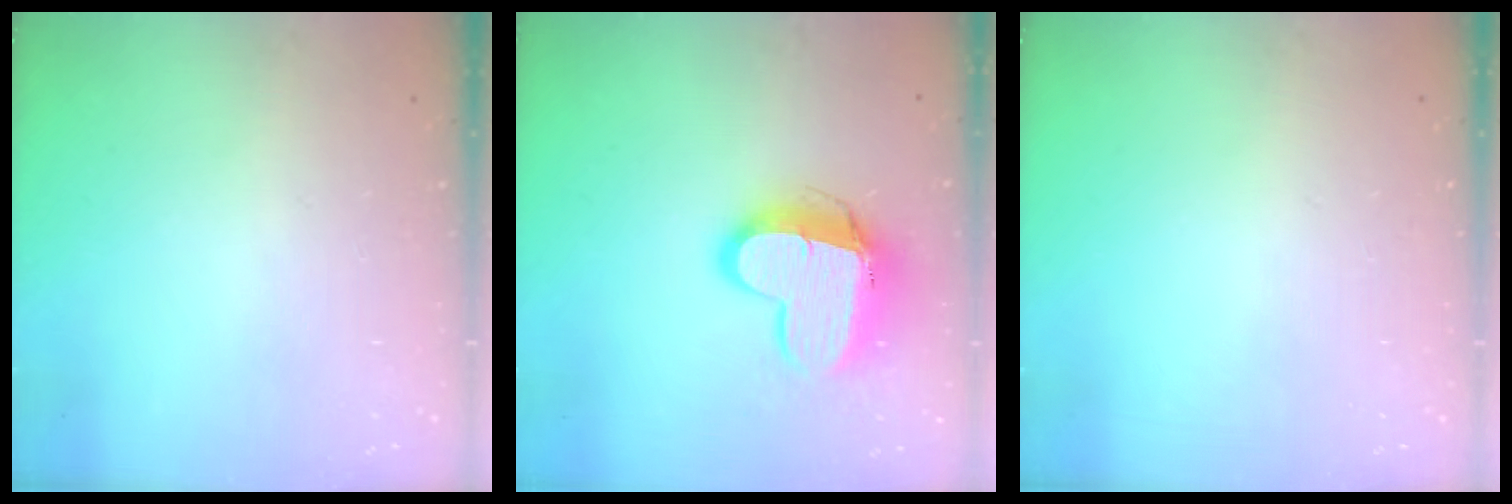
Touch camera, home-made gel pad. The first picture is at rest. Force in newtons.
{"total": 13.5, "press": 13.5, "slide": 1.2}
{"total": 0.0}